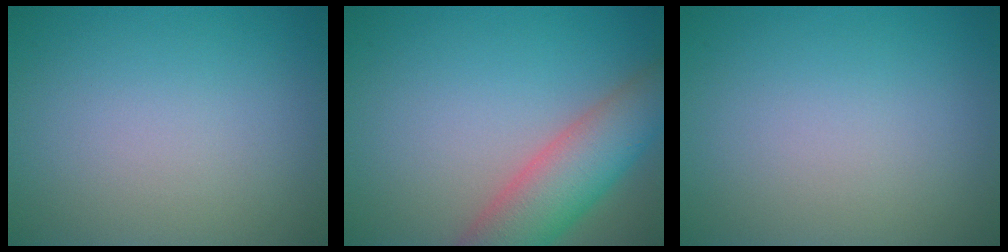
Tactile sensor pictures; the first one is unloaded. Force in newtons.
{"total": 7.0, "press": 7.0, "slide": 0.2}
{"total": 0.0}